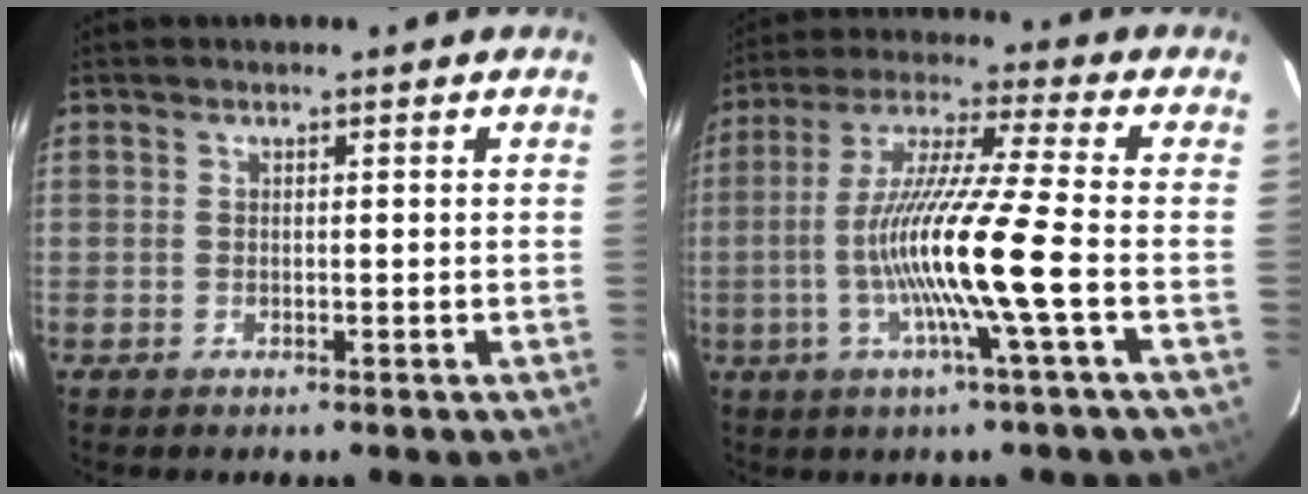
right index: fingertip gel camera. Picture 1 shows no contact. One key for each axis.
{"total": 14.9, "fx": -3.9, "fy": -1.5, "fz": 14.3, "tx": -0.274, "ty": -0.005, "tz": -0.076}